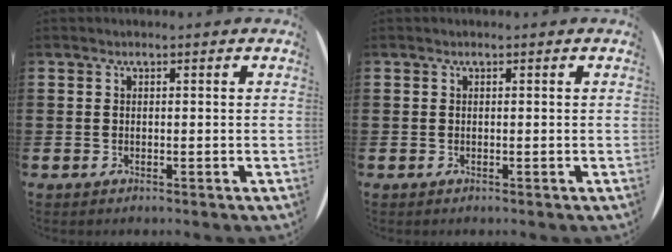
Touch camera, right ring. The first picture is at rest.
{"total": 0.0}